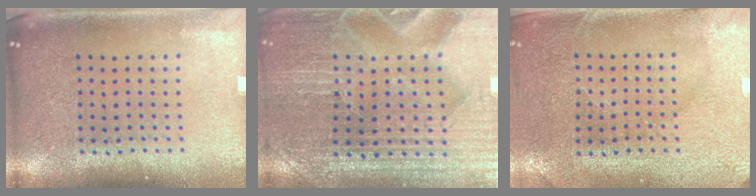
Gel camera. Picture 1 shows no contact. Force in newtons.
{"total": 3.6, "press": 3.6, "slide": 0.5}
{"total": 2.9, "press": 2.7, "slide": 1.1}